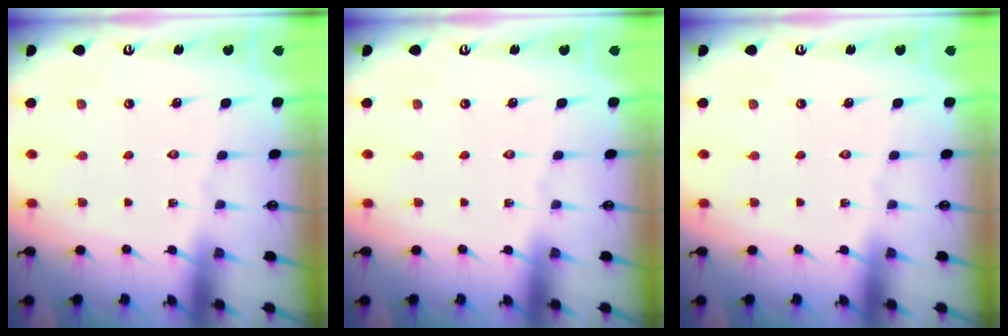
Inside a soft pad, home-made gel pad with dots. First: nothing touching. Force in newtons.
{"total": 0.0}
{"total": 0.0}